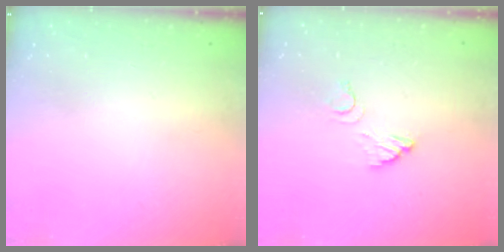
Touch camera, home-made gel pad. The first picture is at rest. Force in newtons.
{"total": 3.7, "press": 3.7, "slide": 0.2}